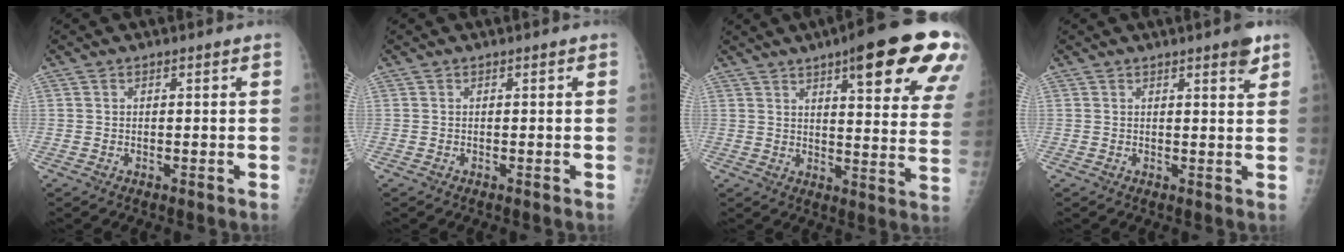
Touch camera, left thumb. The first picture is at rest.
{"total": 0.0}
{"total": 22.9, "force": [12.5, 5.2, 18.5], "torque": [-0.214, -0.037, 0.154]}
{"total": 3.2, "force": [2.1, 0.6, 2.3], "torque": [-0.026, -0.011, 0.025]}